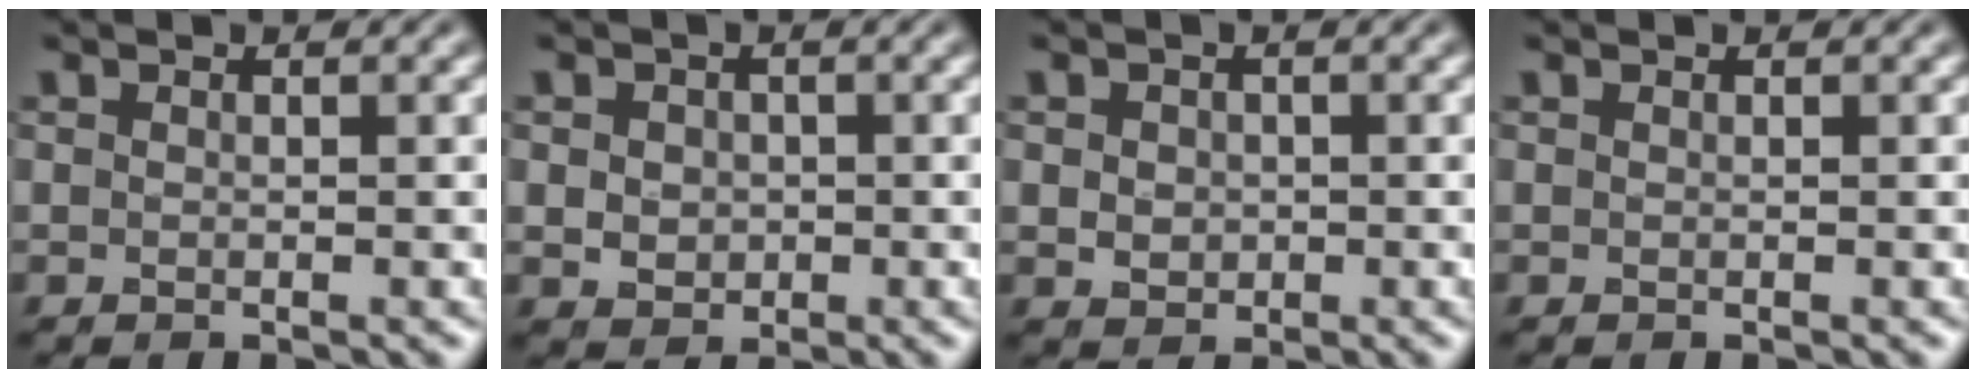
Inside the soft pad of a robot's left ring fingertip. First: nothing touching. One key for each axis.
{"total": 2.5, "fx": -0.1, "fy": 2.1, "fz": 1.2, "tx": -0.016, "ty": -0.003, "tz": -0.002}
{"total": 2.0, "fx": 0.0, "fy": 1.8, "fz": 1.0, "tx": -0.014, "ty": -0.004, "tz": 0.000}
{"total": 0.0}